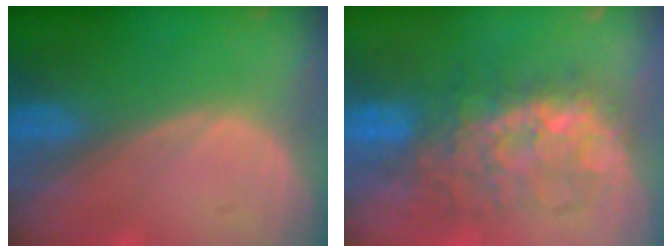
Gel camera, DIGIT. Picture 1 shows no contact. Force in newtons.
{"total": 9.0, "press": 9.0, "slide": 0.9}